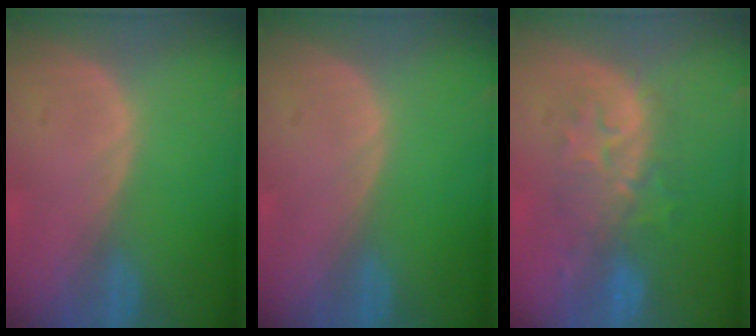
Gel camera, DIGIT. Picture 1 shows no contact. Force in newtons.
{"total": 0.0}
{"total": 8.6, "press": 8.3, "slide": 2.1}